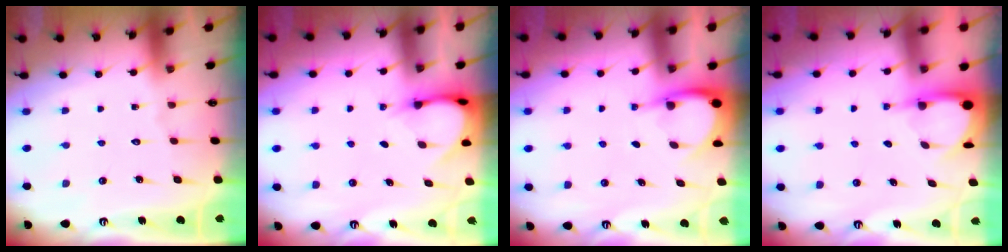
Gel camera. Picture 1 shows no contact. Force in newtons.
{"total": 4.0, "press": 3.9, "slide": 0.3}
{"total": 4.0, "press": 4.0, "slide": 0.2}
{"total": 3.8, "press": 3.8, "slide": 0.1}